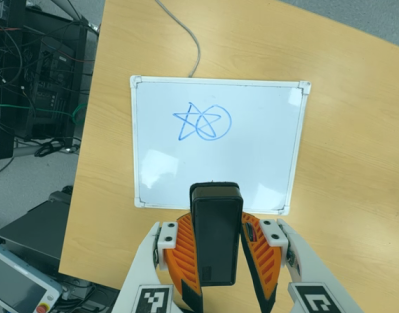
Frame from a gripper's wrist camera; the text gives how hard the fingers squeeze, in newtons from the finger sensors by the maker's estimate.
{"total": 8.8, "left": 7.4, "right": 10.2}